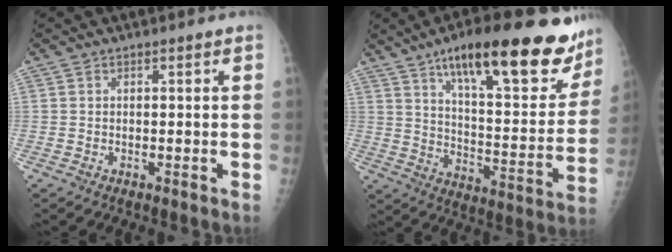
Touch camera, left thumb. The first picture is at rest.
{"total": 27.3, "force": [18.0, 8.1, 18.9], "torque": [-0.228, -0.057, 0.262]}